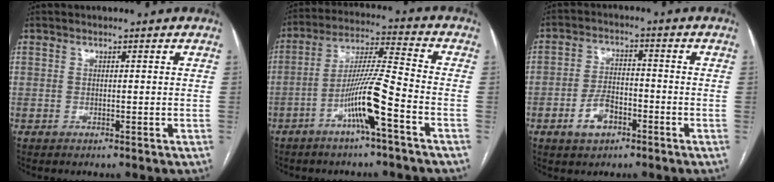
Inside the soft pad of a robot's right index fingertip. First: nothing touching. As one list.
[{"total": 10.6, "force": [-4.8, -0.3, 9.4], "torque": [-0.182, 0.009, -0.091]}, {"total": 5.8, "force": [-2.9, 3.3, 3.8], "torque": [-0.077, 0.006, -0.050]}]